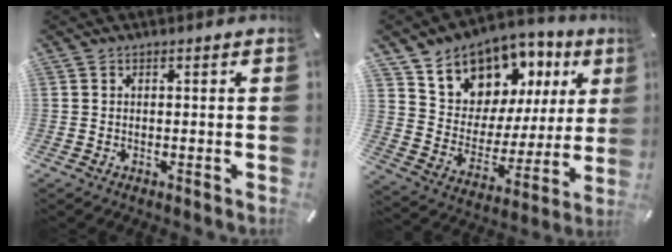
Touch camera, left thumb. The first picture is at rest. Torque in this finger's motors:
{"motor_torque": [2.49, 2.52, 1.49, -1.27, 0.18]}